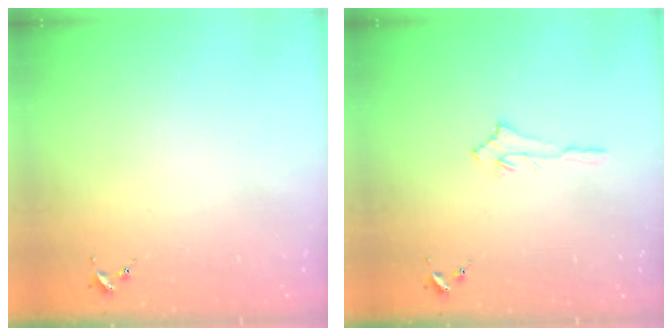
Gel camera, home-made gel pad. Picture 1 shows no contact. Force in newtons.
{"total": 4.3, "press": 4.2, "slide": 0.5}